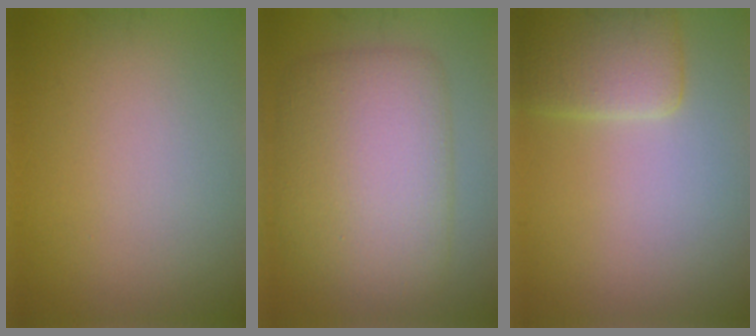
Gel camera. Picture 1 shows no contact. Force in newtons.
{"total": 8.7, "press": 8.7, "slide": 0.1}
{"total": 3.7, "press": 3.7, "slide": 0.3}